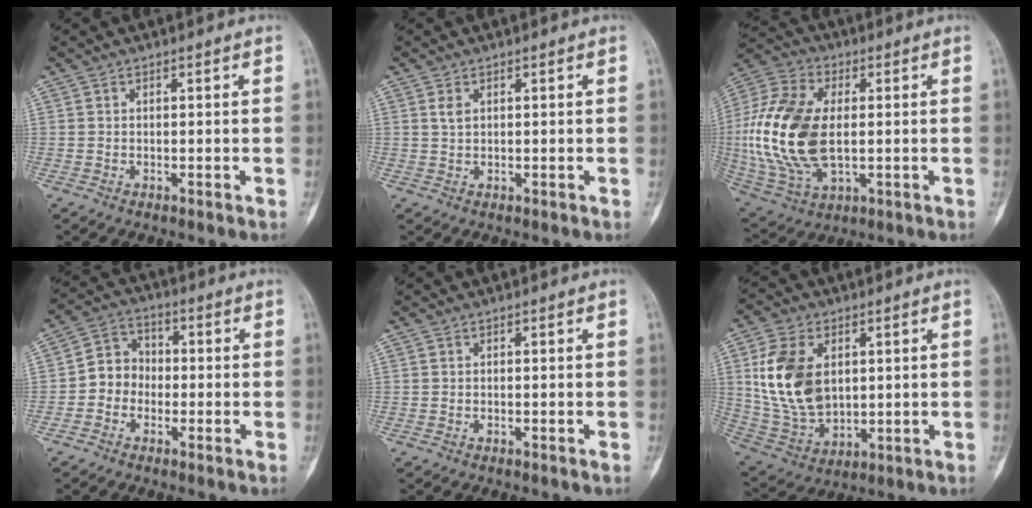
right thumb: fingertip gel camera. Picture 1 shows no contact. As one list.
[{"total": 1.9, "force": [0.8, 1.1, 1.3], "torque": [-0.027, 0.001, 0.019]}, {"total": 21.0, "force": [0.2, 12.3, 17.1], "torque": [-0.372, -0.004, 0.011]}, {"total": 6.5, "force": [-1.5, 5.8, 2.6], "torque": [-0.011, 0.025, -0.044]}, {"total": 0.0}, {"total": 16.0, "force": [3.3, 10.5, 11.6], "torque": [-0.215, -0.013, 0.077]}]